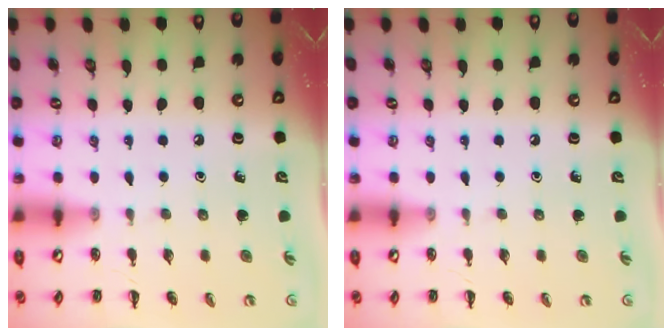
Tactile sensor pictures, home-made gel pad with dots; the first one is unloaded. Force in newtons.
{"total": 0.0}